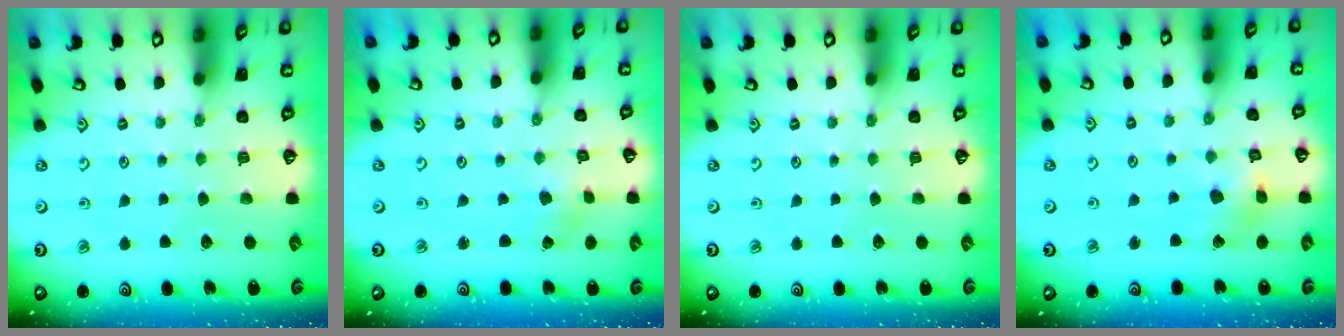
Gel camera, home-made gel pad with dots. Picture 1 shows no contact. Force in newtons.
{"total": 0.7, "press": 0.6, "slide": 0.2}
{"total": 0.0}
{"total": 7.8, "press": 7.7, "slide": 1.0}